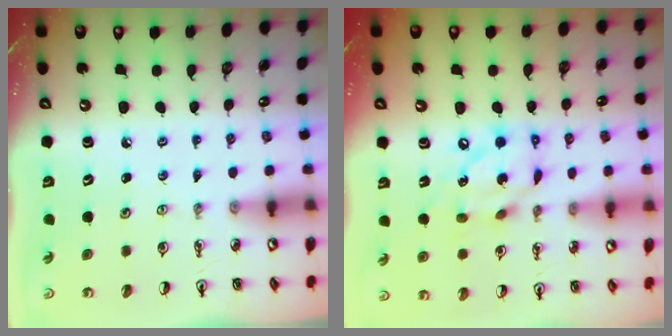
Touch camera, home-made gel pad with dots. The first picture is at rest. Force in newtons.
{"total": 14.0, "press": 14.0, "slide": 0.9}